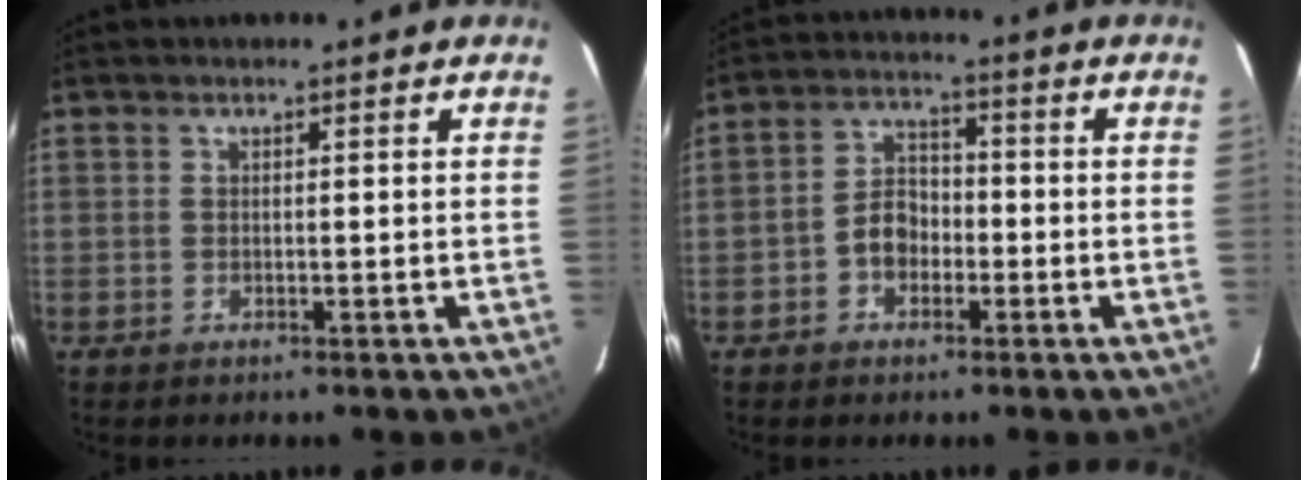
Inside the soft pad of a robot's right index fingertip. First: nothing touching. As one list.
[{"total": 5.6, "force": [-2.2, 4.2, 2.9], "torque": [-0.057, 0.021, -0.035]}]